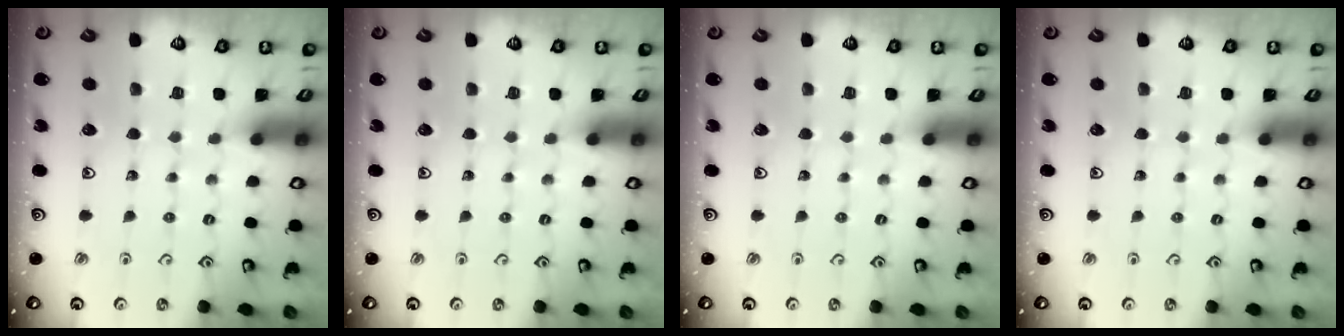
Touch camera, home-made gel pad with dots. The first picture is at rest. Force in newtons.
{"total": 0.0}
{"total": 0.0}
{"total": 0.0}